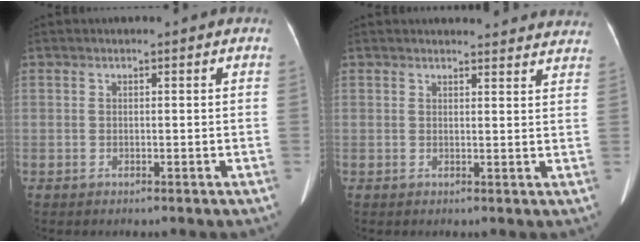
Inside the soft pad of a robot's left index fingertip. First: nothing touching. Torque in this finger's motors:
{"motor_torque": [0.85, -1.29, 0.16, 0.00]}